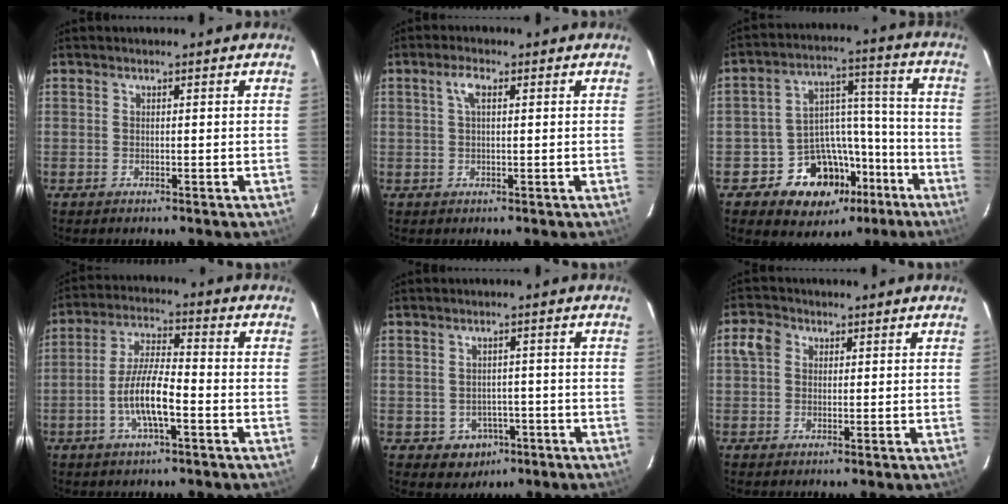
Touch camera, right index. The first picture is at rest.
{"total": 2.6, "force": [0.9, 1.0, 2.3], "torque": [-0.048, 0.008, 0.016]}
{"total": 15.0, "force": [-8.7, 11.0, 5.3], "torque": [-0.095, 0.053, -0.111]}
{"total": 8.9, "force": [-3.3, 2.1, 8.0], "torque": [-0.163, 0.001, -0.062]}
{"total": 5.0, "force": [-2.1, 4.5, 1.0], "torque": [-0.028, 0.015, -0.011]}
{"total": 3.7, "force": [0.6, 3.2, 1.7], "torque": [-0.038, 0.015, 0.007]}